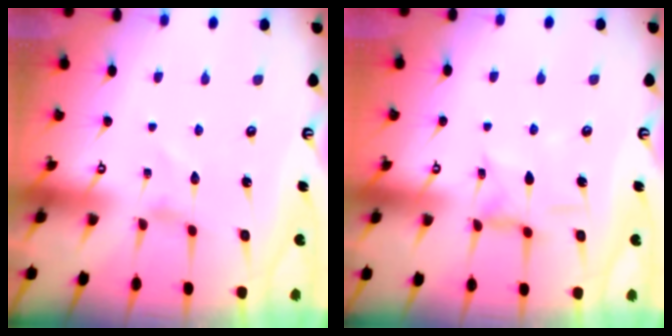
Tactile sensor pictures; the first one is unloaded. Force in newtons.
{"total": 3.7, "press": 3.7, "slide": 0.3}